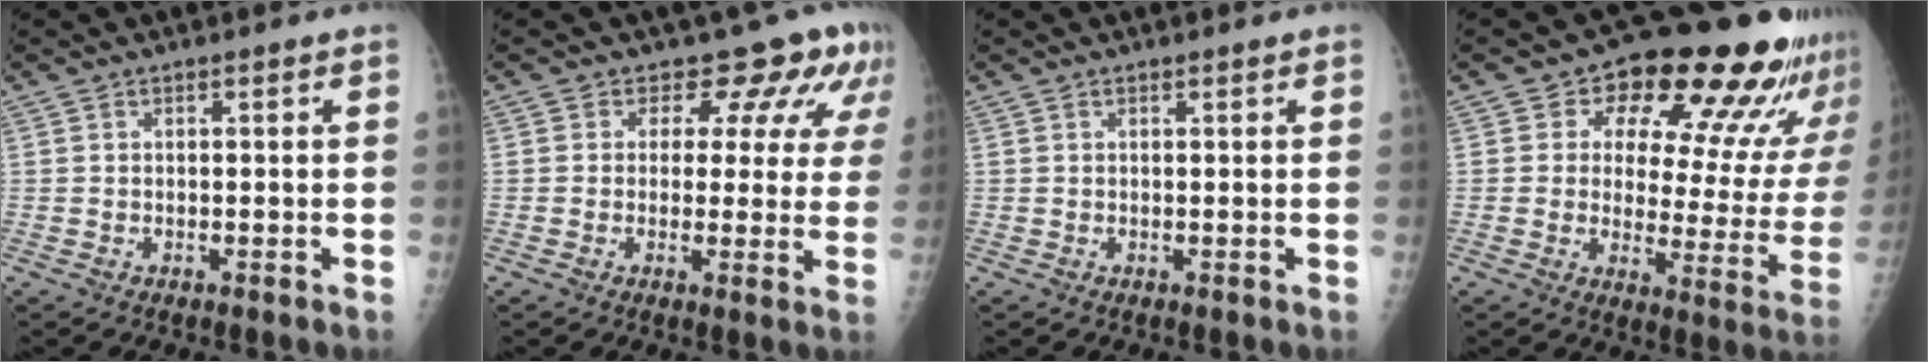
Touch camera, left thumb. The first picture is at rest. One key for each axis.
{"total": 9.2, "fx": 6.7, "fy": 5.5, "fz": 3.2, "tx": 0.007, "ty": -0.028, "tz": 0.055}
{"total": 0.6, "fx": 0.4, "fy": 0.1, "fz": 0.3, "tx": -0.005, "ty": -0.001, "tz": 0.007}
{"total": 21.2, "fx": 13.8, "fy": 9.8, "fz": 12.8, "tx": -0.116, "ty": -0.065, "tz": 0.167}